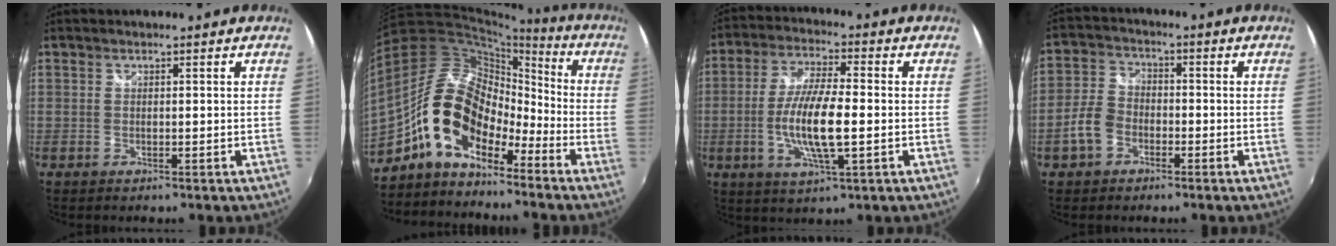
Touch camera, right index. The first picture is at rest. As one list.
[{"total": 14.5, "force": [-8.8, 7.5, 8.7], "torque": [-0.154, 0.014, -0.174]}, {"total": 11.2, "force": [-2.0, 2.4, 10.7], "torque": [-0.214, -0.006, -0.040]}, {"total": 6.0, "force": [-2.6, 4.5, 3.1], "torque": [-0.070, 0.015, -0.050]}]